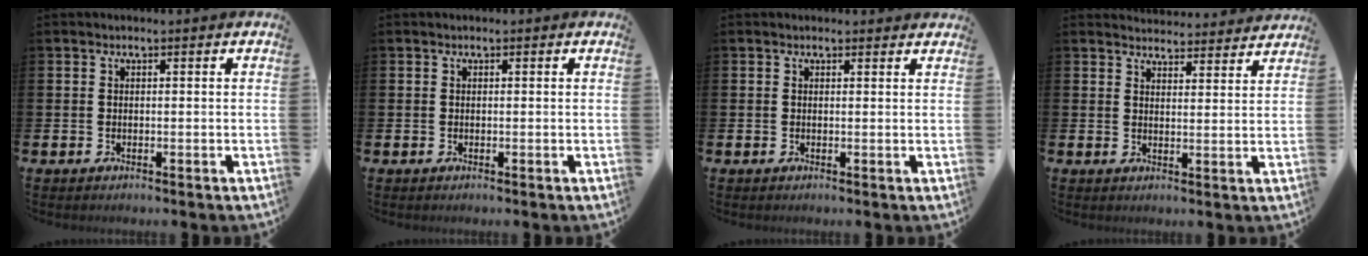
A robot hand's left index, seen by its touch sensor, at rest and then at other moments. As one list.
[{"total": 0.0}, {"total": 0.8, "force": [0.7, 0.3, 0.2], "torque": [0.004, 0.002, 0.011]}, {"total": 4.0, "force": [4.0, 0.6, -0.1], "torque": [0.007, -0.032, 0.068]}]